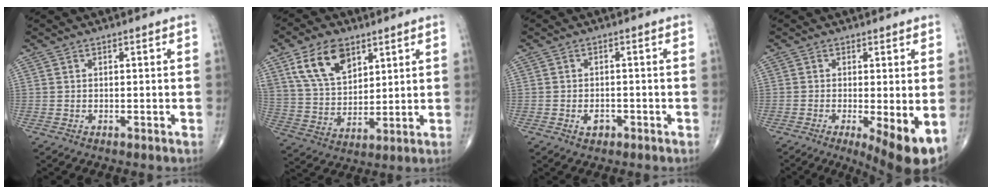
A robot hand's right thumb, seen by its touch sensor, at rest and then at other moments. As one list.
[{"total": 13.0, "force": [6.9, 7.8, 7.8], "torque": [-0.123, -0.026, 0.142]}, {"total": 2.3, "force": [-1.1, 1.6, 1.4], "torque": [-0.016, 0.006, -0.016]}, {"total": 9.1, "force": [-2.7, 2.2, 8.4], "torque": [-0.120, -0.023, -0.040]}]